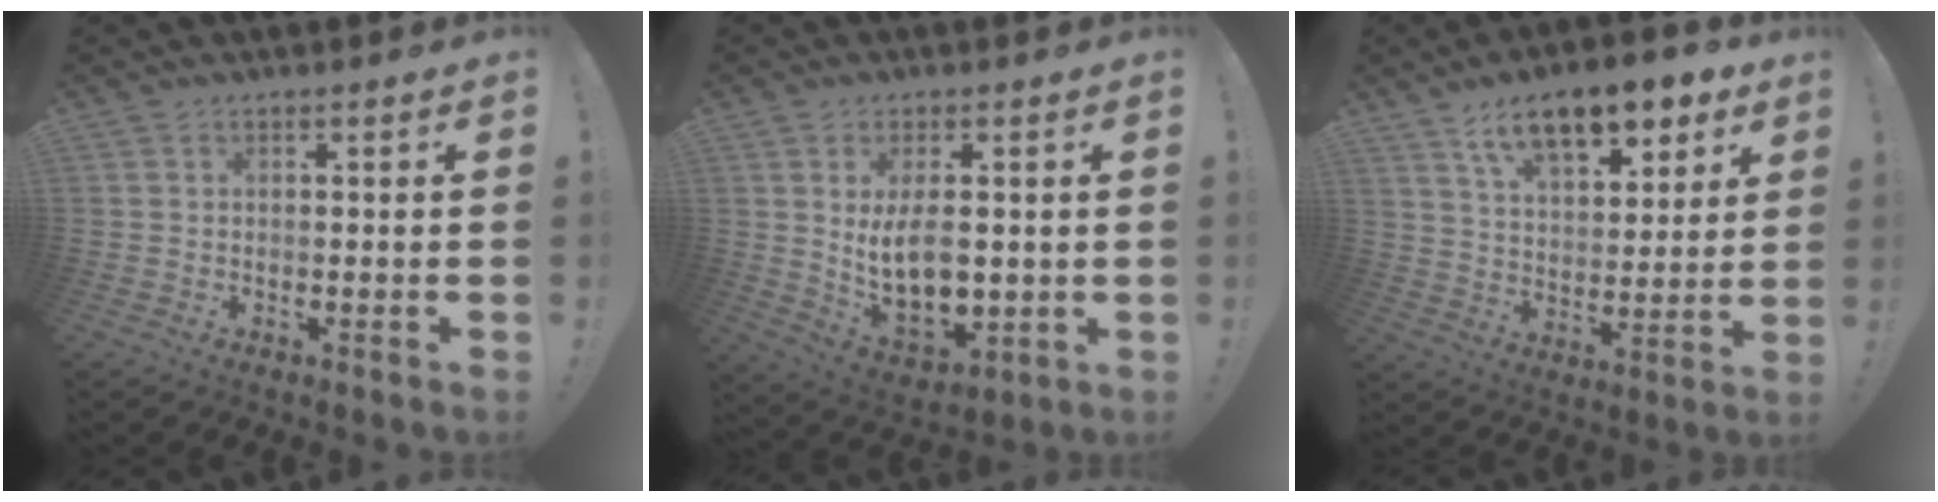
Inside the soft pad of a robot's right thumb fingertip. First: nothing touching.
{"total": 11.5, "force": [2.1, 6.1, 9.6], "torque": [-0.164, -0.032, 0.038]}
{"total": 15.4, "force": [10.1, 6.7, 9.4], "torque": [-0.147, -0.060, 0.177]}